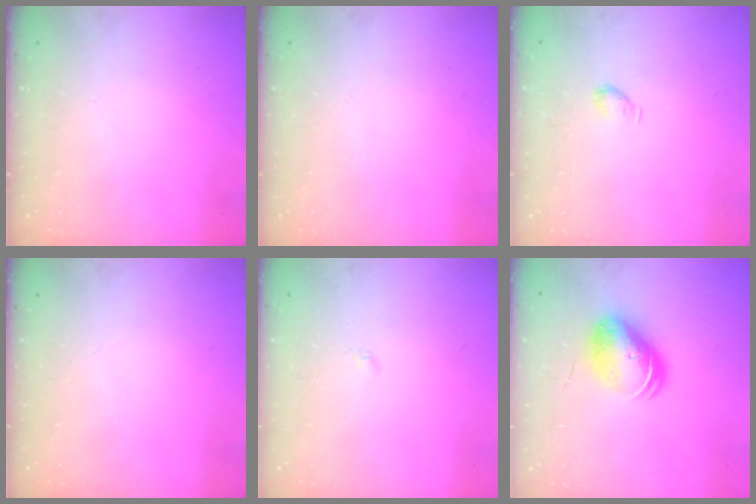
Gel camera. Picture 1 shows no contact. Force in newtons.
{"total": 0.0}
{"total": 3.1, "press": 3.1, "slide": 0.5}
{"total": 0.0}
{"total": 1.9, "press": 1.9, "slide": 0.3}
{"total": 8.9, "press": 8.7, "slide": 1.5}